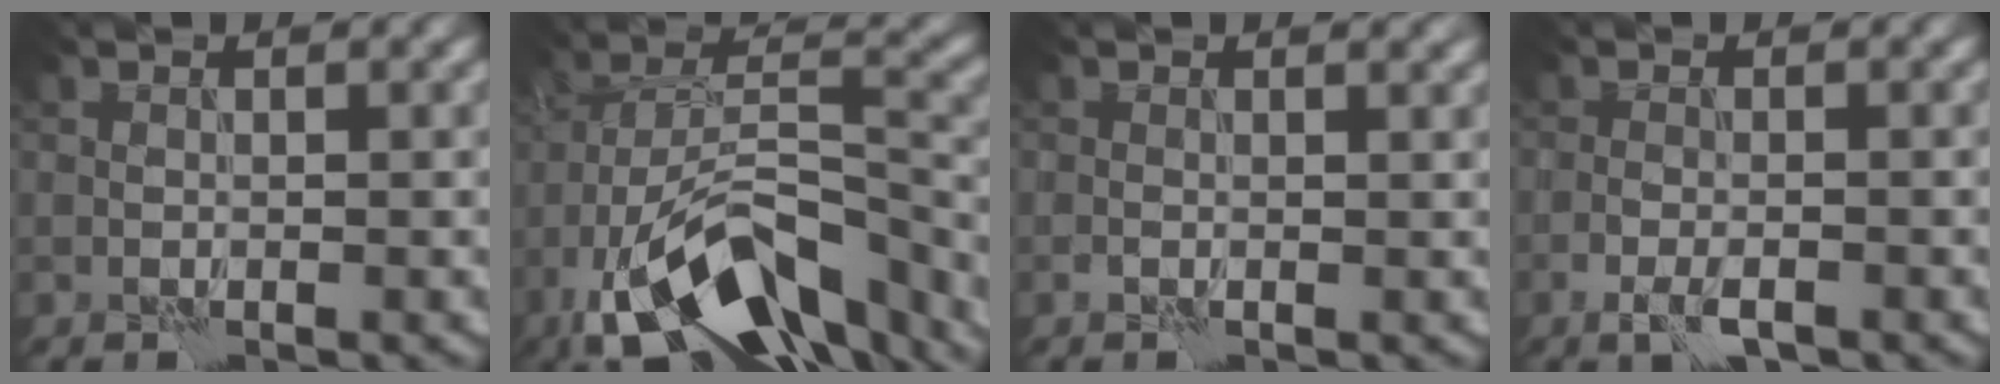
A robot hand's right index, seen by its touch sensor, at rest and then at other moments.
{"total": 15.7, "force": [-9.7, 6.2, 10.7], "torque": [-0.202, 0.010, -0.157]}
{"total": 1.1, "force": [0.3, 0.5, 1.0], "torque": [-0.016, -0.003, 0.001]}
{"total": 2.6, "force": [-1.5, 0.9, 1.9], "torque": [-0.042, -0.004, -0.030]}